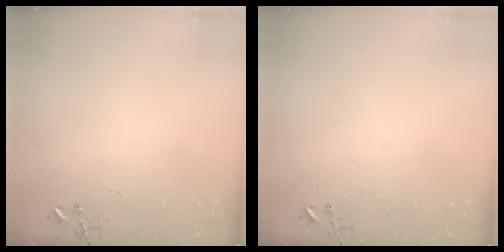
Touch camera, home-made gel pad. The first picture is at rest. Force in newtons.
{"total": 3.6, "press": 3.6, "slide": 0.4}